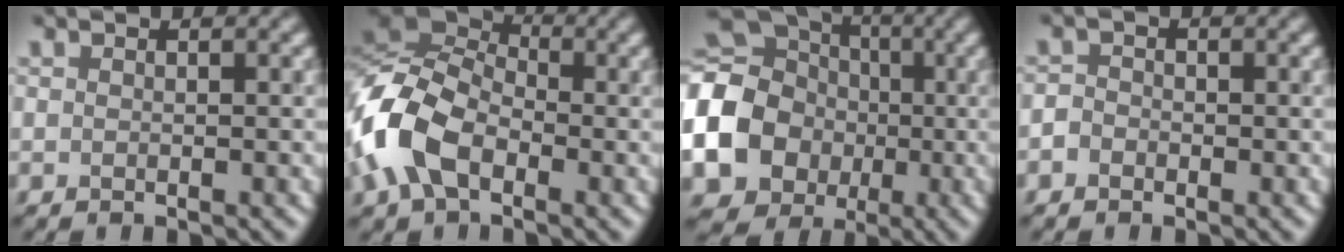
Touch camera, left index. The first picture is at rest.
{"total": 9.8, "force": [-2.8, 6.4, 6.9], "torque": [-0.166, 0.005, -0.078]}
{"total": 21.2, "force": [-2.5, 19.4, 8.1], "torque": [-0.216, -0.006, -0.097]}
{"total": 1.3, "force": [-0.6, 1.1, 0.5], "torque": [-0.001, 0.000, -0.017]}